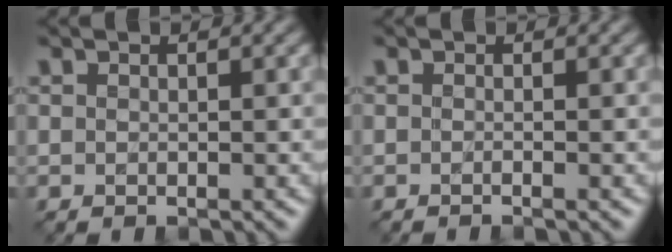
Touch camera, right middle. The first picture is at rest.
{"total": 0.9, "force": [-0.3, 0.4, 0.8], "torque": [-0.009, -0.010, -0.013]}